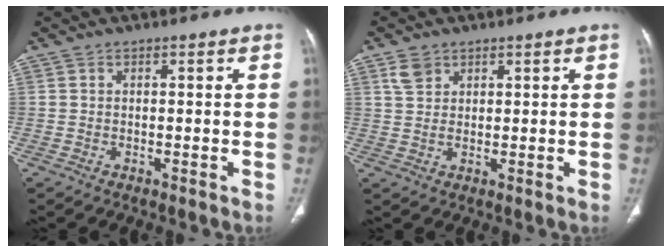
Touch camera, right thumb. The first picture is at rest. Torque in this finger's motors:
{"motor_torque": [-0.04, 0.05, 0.55, 0.09, 0.01]}